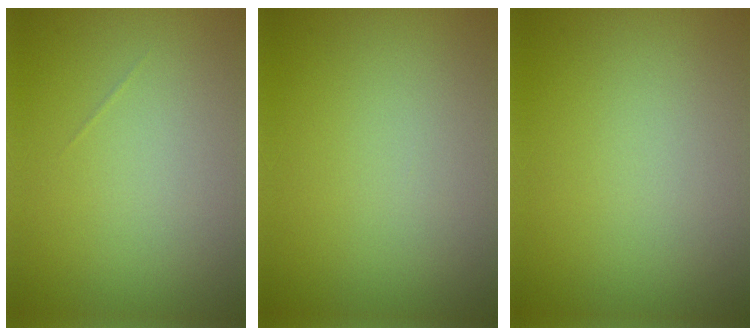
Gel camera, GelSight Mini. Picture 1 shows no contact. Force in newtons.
{"total": 0.0}
{"total": 0.0}